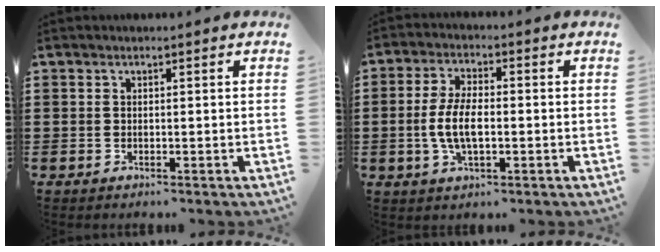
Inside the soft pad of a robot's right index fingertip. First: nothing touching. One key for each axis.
{"total": 6.5, "fx": -0.9, "fy": 2.8, "fz": 5.8, "tx": -0.137, "ty": -0.006, "tz": -0.024}